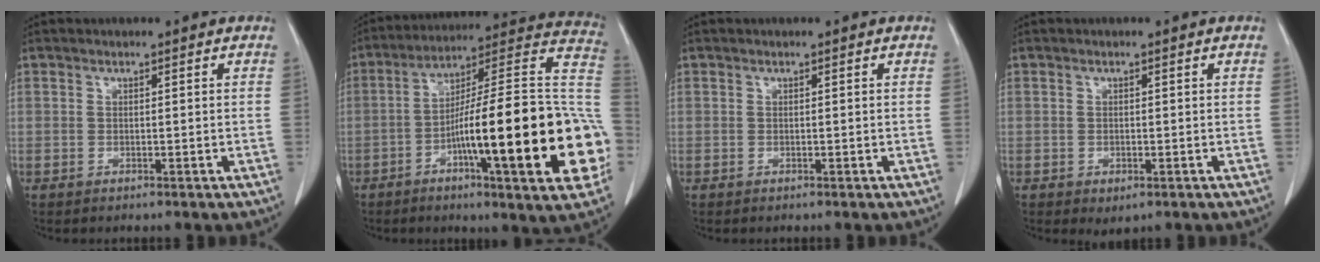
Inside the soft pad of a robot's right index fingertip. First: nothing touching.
{"total": 28.2, "force": [-6.9, 2.6, 27.2], "torque": [-0.317, 0.008, -0.112]}
{"total": 0.0}
{"total": 2.3, "force": [-1.1, 1.4, 1.5], "torque": [-0.016, -0.001, -0.001]}